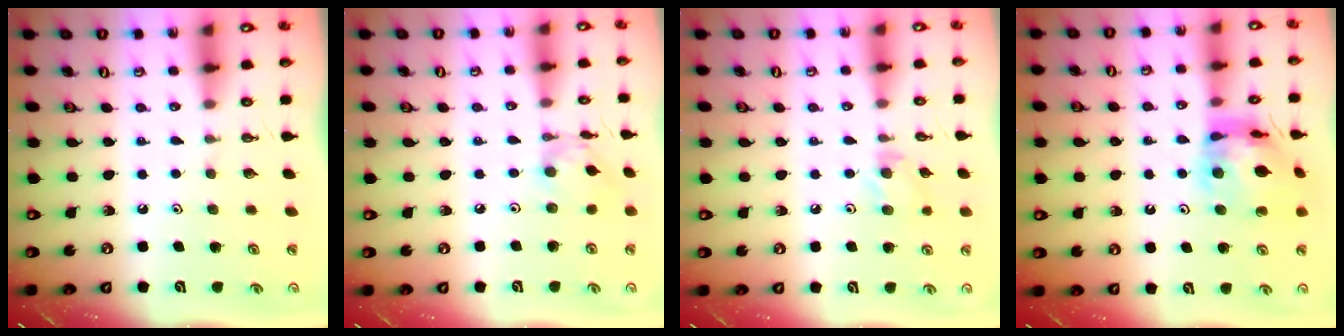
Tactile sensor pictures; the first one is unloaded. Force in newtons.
{"total": 4.6, "press": 4.5, "slide": 0.3}
{"total": 6.4, "press": 6.4, "slide": 0.8}
{"total": 13.9, "press": 13.8, "slide": 1.5}